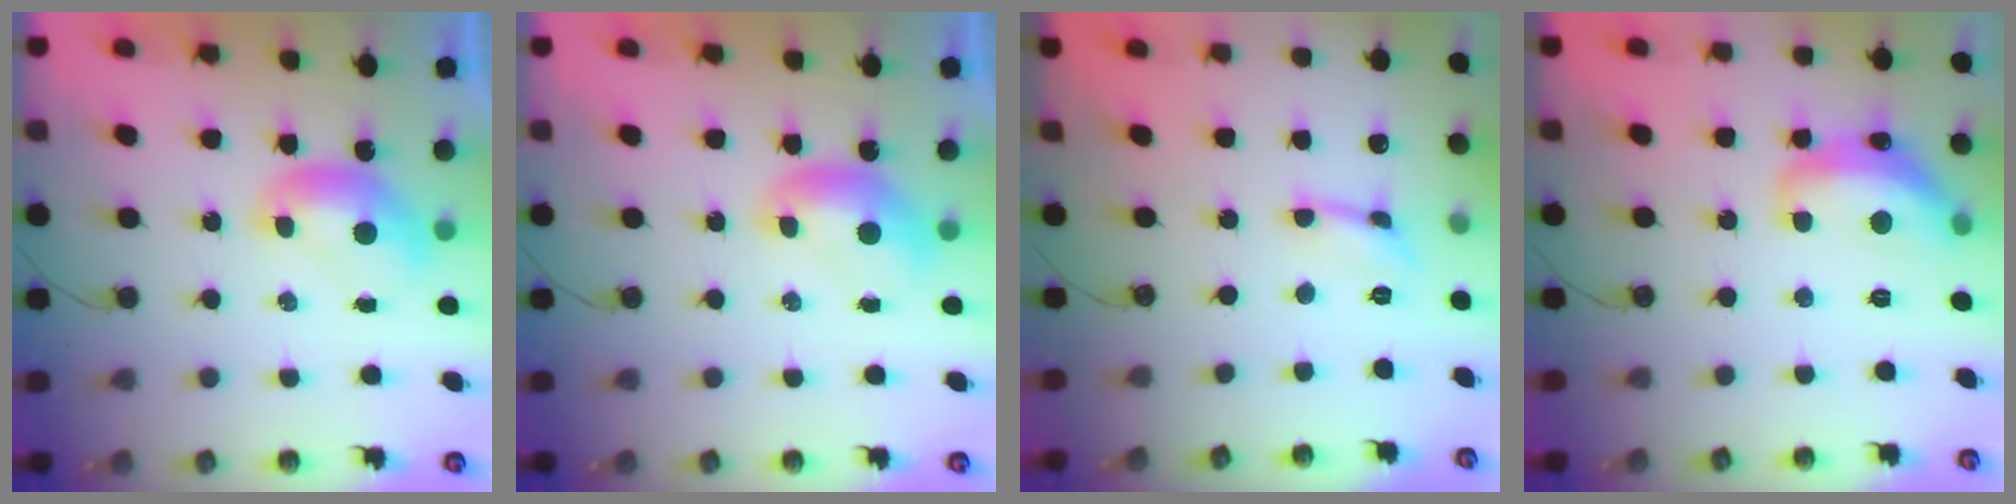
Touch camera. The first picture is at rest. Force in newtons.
{"total": 0.0}
{"total": 0.0}
{"total": 7.3, "press": 7.3, "slide": 0.7}